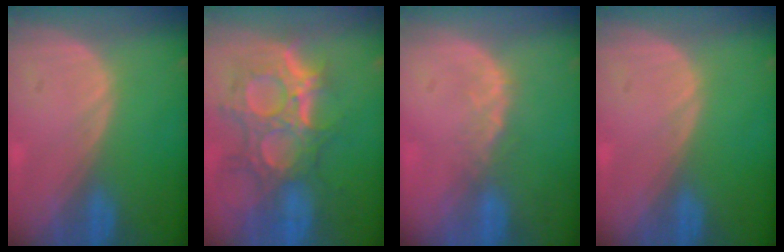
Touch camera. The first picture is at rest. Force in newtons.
{"total": 12.0, "press": 10.8, "slide": 5.3}
{"total": 2.6, "press": 2.1, "slide": 1.5}
{"total": 0.0}